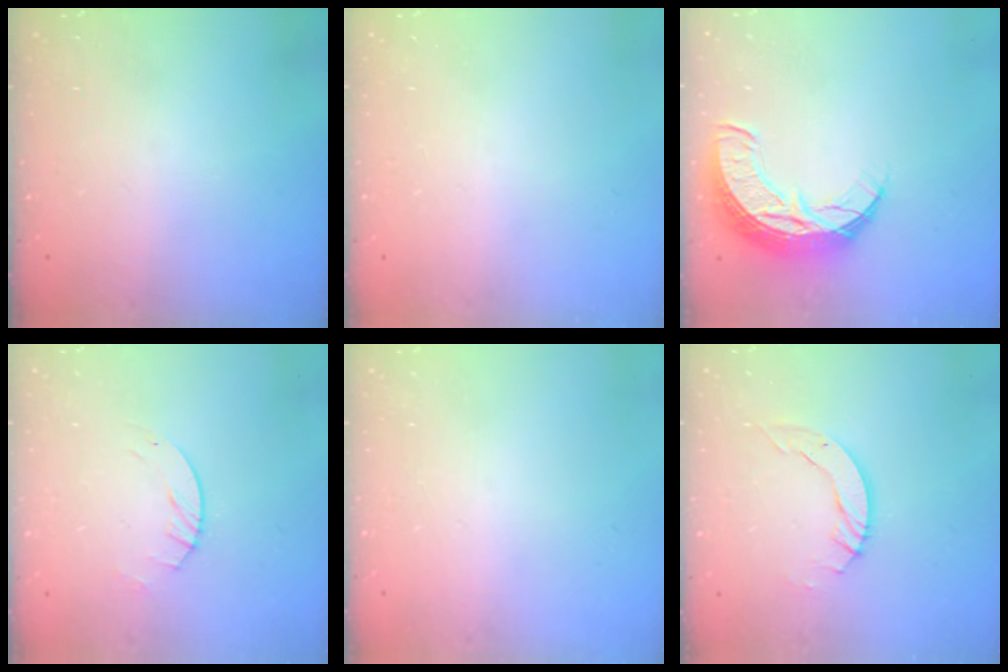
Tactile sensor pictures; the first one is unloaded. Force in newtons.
{"total": 0.0}
{"total": 11.5, "press": 11.5, "slide": 0.9}
{"total": 2.8, "press": 2.8, "slide": 0.4}
{"total": 0.0}
{"total": 4.9, "press": 4.9, "slide": 0.1}